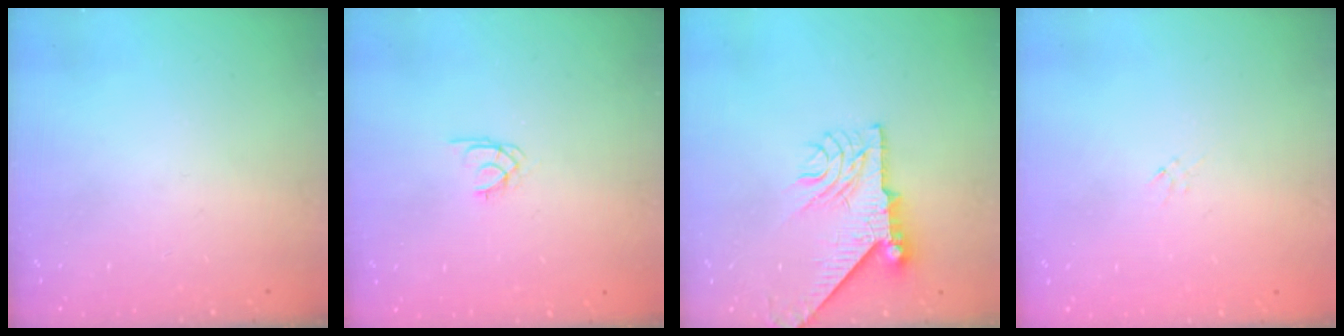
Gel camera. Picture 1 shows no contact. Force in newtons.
{"total": 1.8, "press": 1.8, "slide": 0.3}
{"total": 9.5, "press": 9.4, "slide": 1.1}
{"total": 0.0}